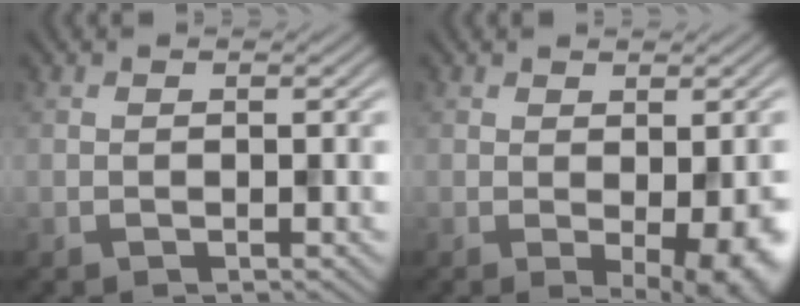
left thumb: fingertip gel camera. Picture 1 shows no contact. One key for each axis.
{"total": 6.3, "fx": -1.6, "fy": 2.2, "fz": 5.7, "tx": -0.079, "ty": -0.028, "tz": -0.002}